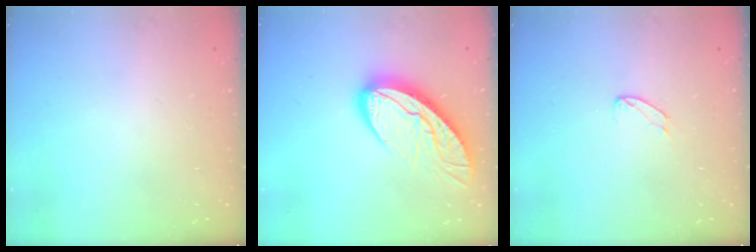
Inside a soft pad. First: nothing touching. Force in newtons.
{"total": 13.9, "press": 13.9, "slide": 1.2}
{"total": 5.7, "press": 5.7, "slide": 0.5}